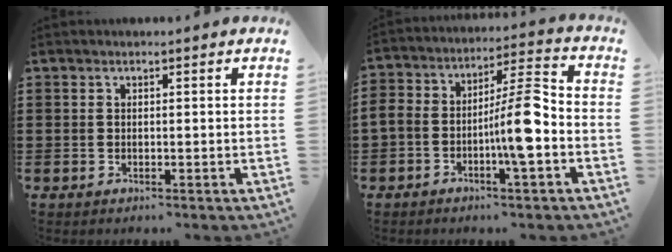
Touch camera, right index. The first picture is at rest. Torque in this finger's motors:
{"motor_torque": [2.14, 0.00, 1.05, 0.21]}